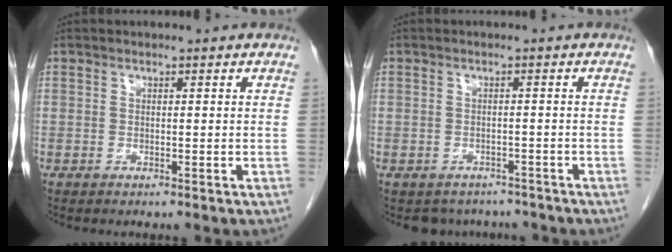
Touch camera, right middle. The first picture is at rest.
{"total": 5.0, "force": [-4.3, 2.4, 0.0], "torque": [0.007, 0.008, -0.053]}